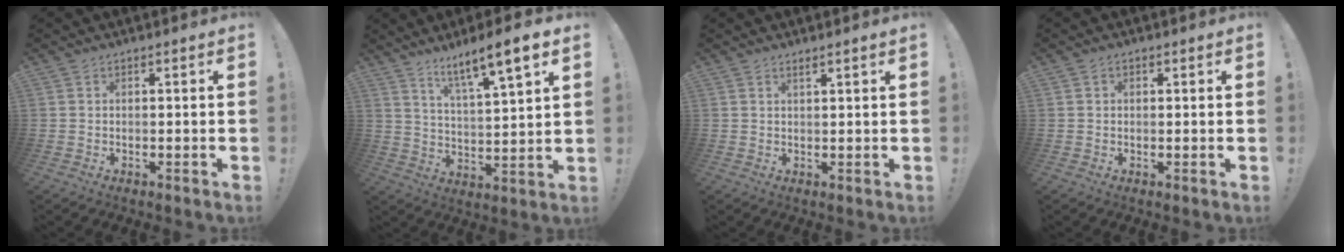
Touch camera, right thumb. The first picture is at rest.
{"total": 10.4, "force": [7.6, 0.7, 7.1], "torque": [-0.113, -0.053, 0.119]}
{"total": 1.4, "force": [1.1, -0.3, 0.9], "torque": [-0.016, -0.002, 0.018]}
{"total": 0.9, "force": [0.2, 0.8, 0.4], "torque": [-0.002, 0.001, 0.003]}